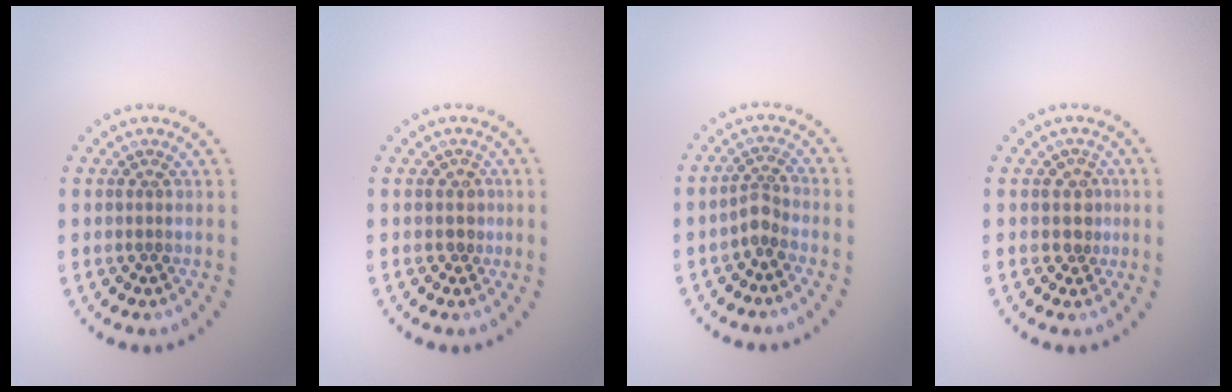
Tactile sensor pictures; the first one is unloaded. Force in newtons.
{"total": 0.9, "press": 0.6, "slide": 0.6}
{"total": 1.9, "press": 1.4, "slide": 1.3}
{"total": 1.8, "press": 1.4, "slide": 1.2}